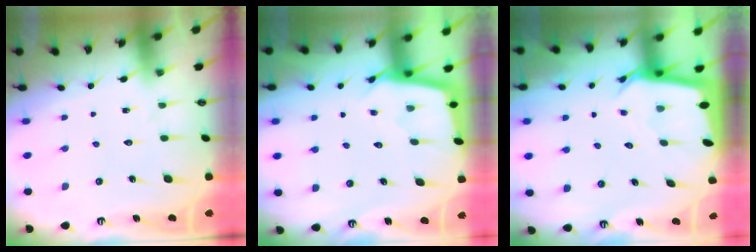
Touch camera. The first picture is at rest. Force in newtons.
{"total": 2.4, "press": 2.4, "slide": 0.2}
{"total": 2.6, "press": 2.6, "slide": 0.2}